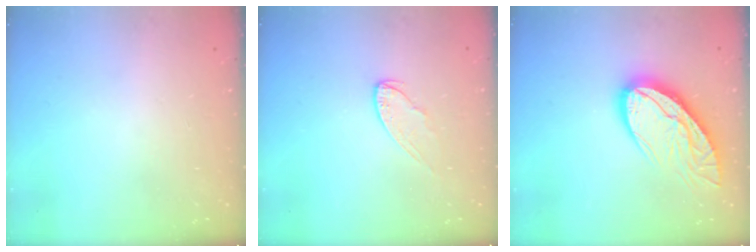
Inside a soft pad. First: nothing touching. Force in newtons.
{"total": 6.5, "press": 6.5, "slide": 0.1}
{"total": 16.5, "press": 16.4, "slide": 1.7}